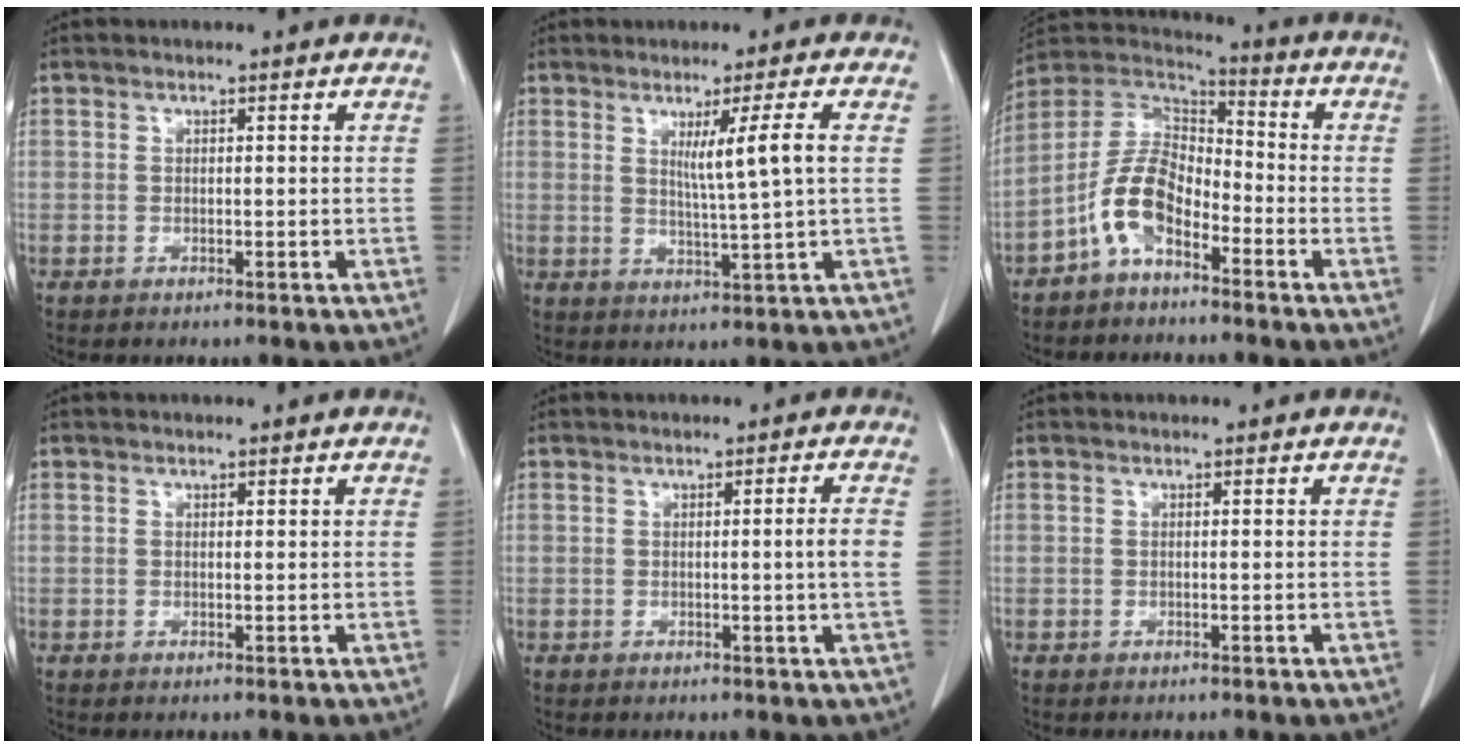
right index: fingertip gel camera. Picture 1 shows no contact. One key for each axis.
{"total": 5.8, "fx": 1.4, "fy": -1.5, "fz": 5.4, "tx": -0.095, "ty": -0.013, "tz": 0.028}
{"total": 9.9, "fx": -5.5, "fy": 4.1, "fz": 7.1, "tx": -0.150, "ty": 0.029, "tz": -0.108}
{"total": 0.0}
{"total": 2.5, "fx": -0.2, "fy": -0.7, "fz": 2.4, "tx": -0.037, "ty": -0.002, "tz": -0.002}
{"total": 0.0}